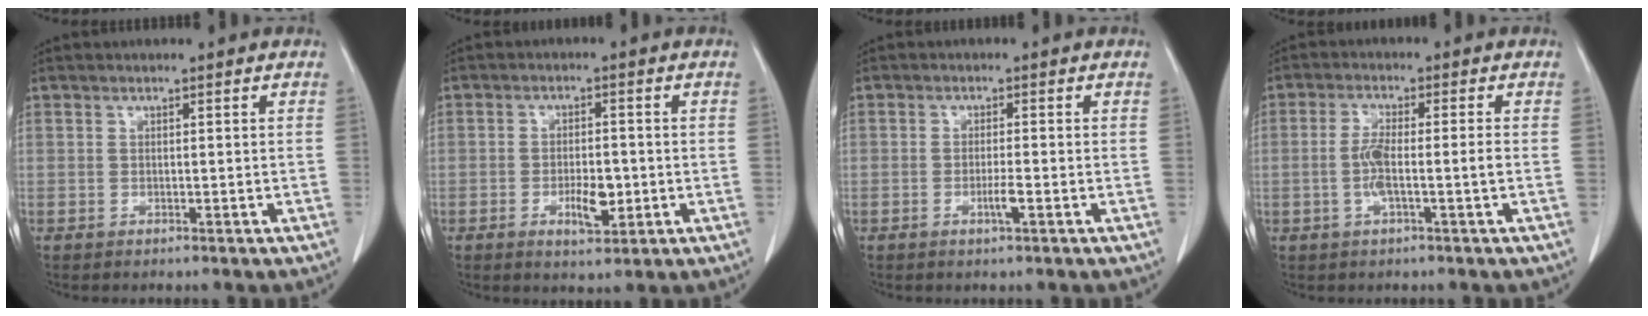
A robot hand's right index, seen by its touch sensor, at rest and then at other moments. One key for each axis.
{"total": 5.0, "fx": -1.5, "fy": 1.9, "fz": 4.3, "tx": -0.073, "ty": -0.001, "tz": -0.017}
{"total": 2.2, "fx": -0.9, "fy": 0.1, "fz": 2.0, "tx": -0.037, "ty": -0.002, "tz": -0.016}
{"total": 4.7, "fx": -1.1, "fy": 0.2, "fz": 4.6, "tx": -0.095, "ty": 0.003, "tz": -0.020}